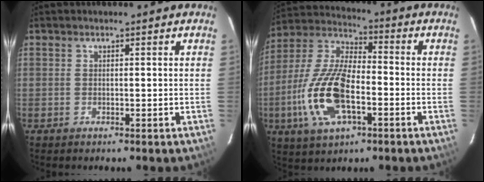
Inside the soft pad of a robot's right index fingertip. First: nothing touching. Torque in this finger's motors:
{"motor_torque": [2.13, -0.01, 0.53, 0.21]}